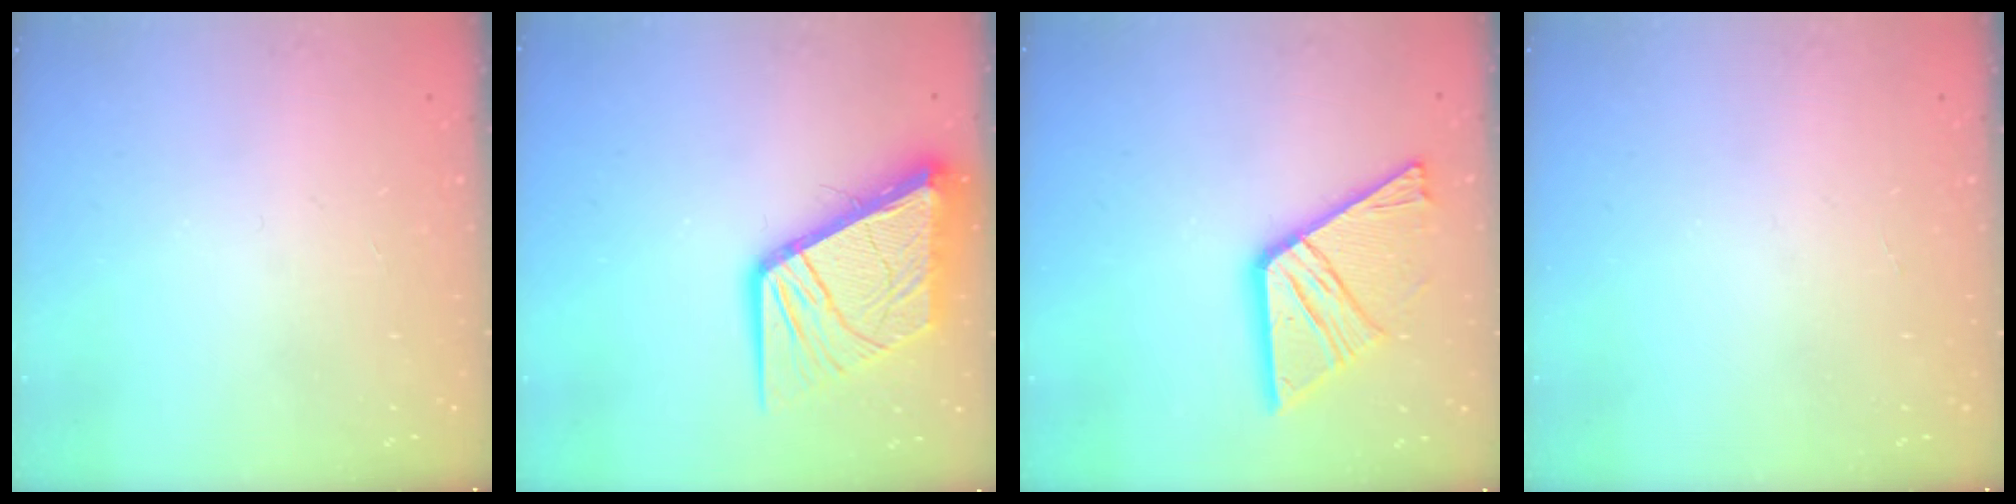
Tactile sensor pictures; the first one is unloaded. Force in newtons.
{"total": 16.0, "press": 15.9, "slide": 2.0}
{"total": 18.0, "press": 17.9, "slide": 1.8}
{"total": 0.0}